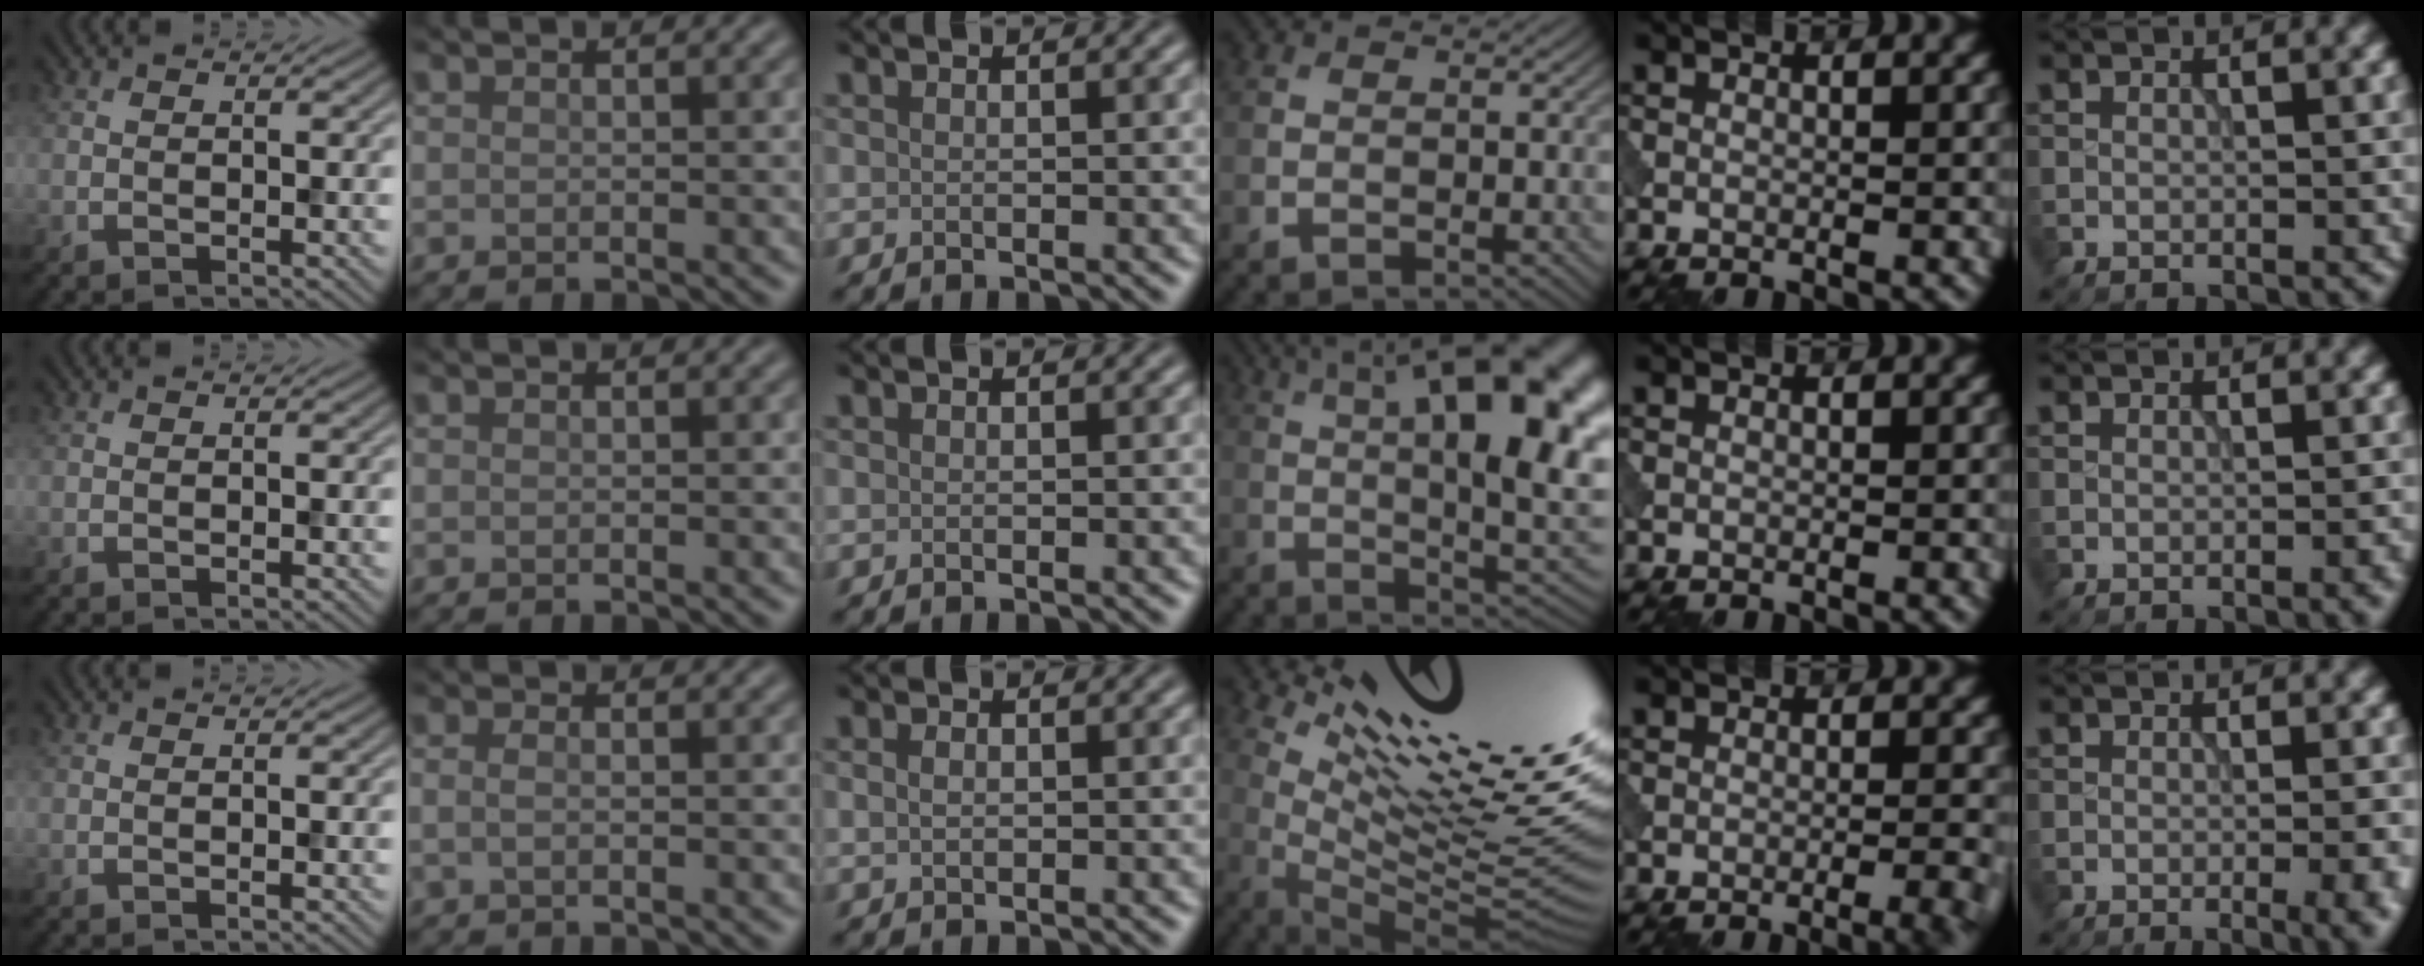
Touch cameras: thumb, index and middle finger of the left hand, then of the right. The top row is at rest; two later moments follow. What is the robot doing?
{"motion": "dispense", "object": "syringe"}